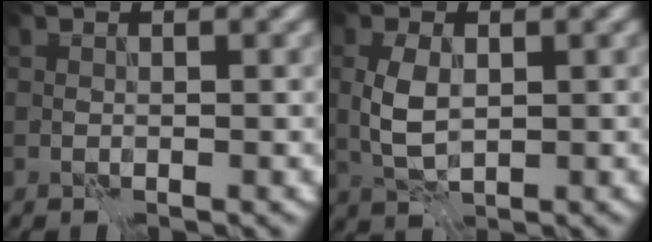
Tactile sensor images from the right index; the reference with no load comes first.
{"total": 3.0, "force": [0.4, 1.7, 2.5], "torque": [-0.059, 0.001, 0.011]}